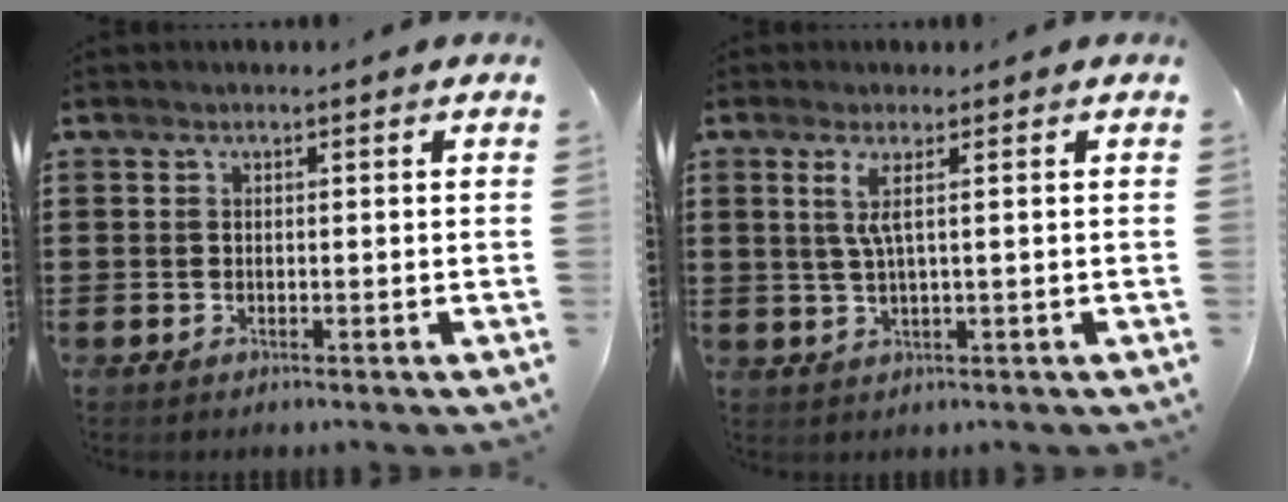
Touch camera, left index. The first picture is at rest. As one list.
[{"total": 3.4, "force": [0.9, -0.3, 3.3], "torque": [-0.075, -0.011, 0.013]}]